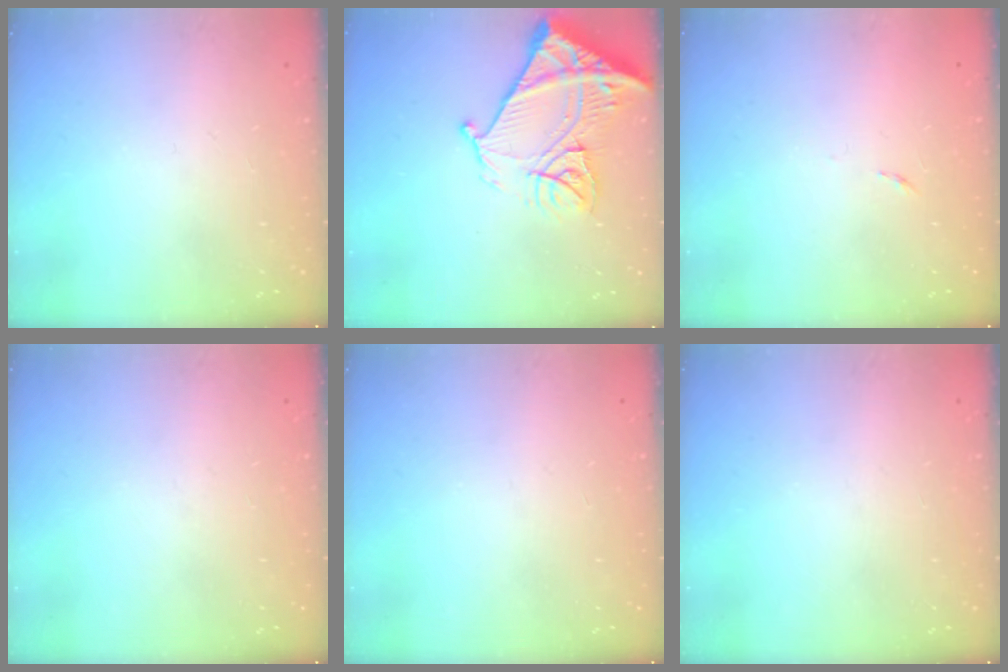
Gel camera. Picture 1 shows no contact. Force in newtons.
{"total": 19.3, "press": 19.2, "slide": 2.2}
{"total": 2.6, "press": 2.6, "slide": 0.4}
{"total": 0.0}
{"total": 0.0}
{"total": 0.0}